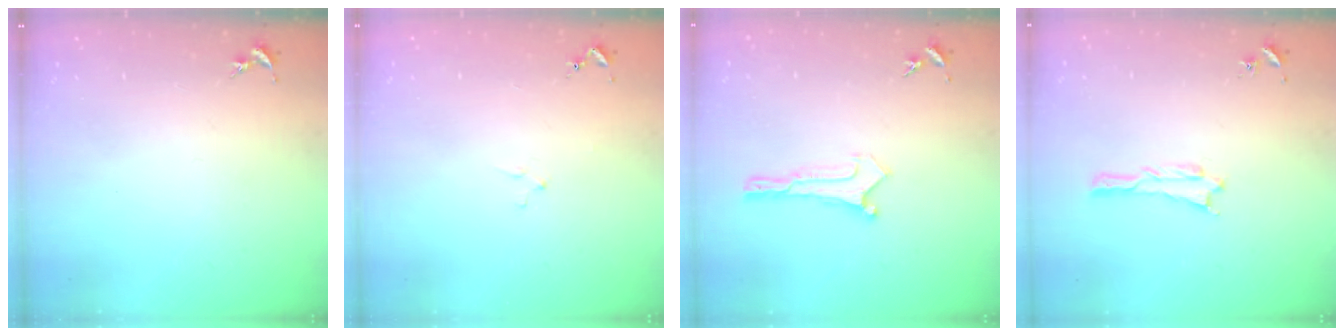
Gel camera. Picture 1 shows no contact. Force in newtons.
{"total": 0.8, "press": 0.8, "slide": 0.2}
{"total": 0.0}
{"total": 0.6, "press": 0.6, "slide": 0.1}